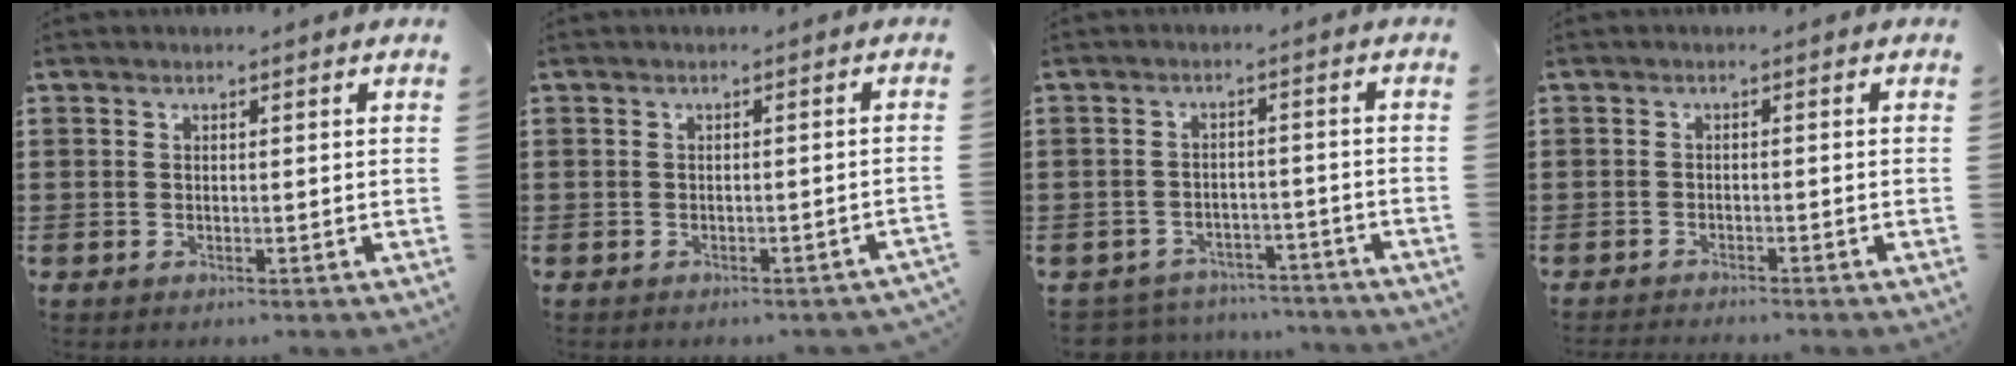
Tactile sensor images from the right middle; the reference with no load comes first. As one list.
[{"total": 0.9, "force": [-0.8, 0.2, 0.2], "torque": [-0.007, 0.000, -0.018]}, {"total": 3.8, "force": [-3.8, 0.6, -0.2], "torque": [-0.011, 0.001, -0.084]}, {"total": 1.1, "force": [-1.1, -0.1, 0.1], "torque": [-0.005, -0.001, -0.021]}]